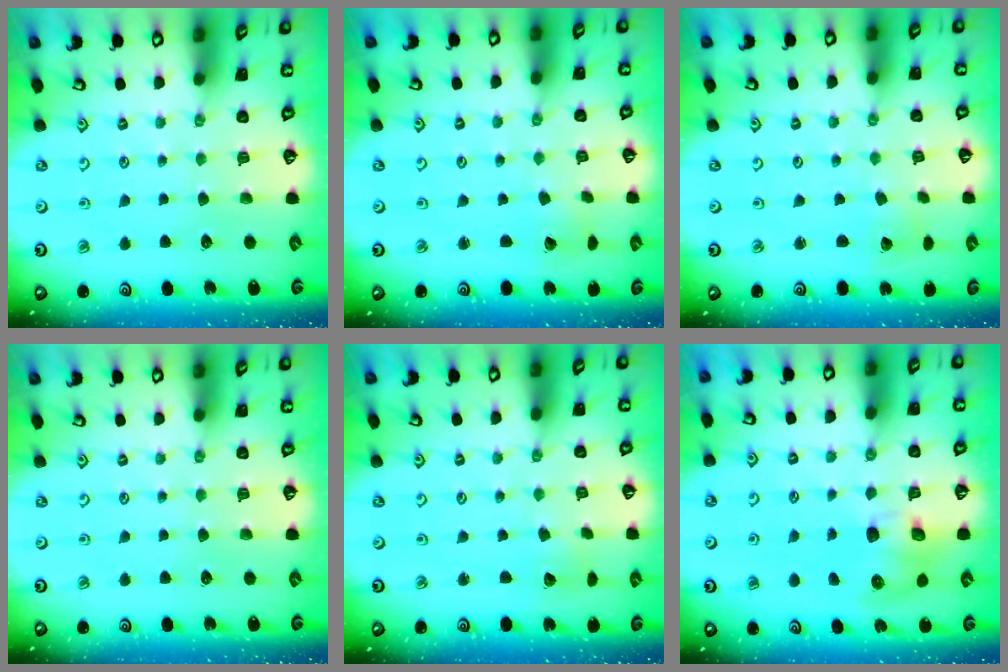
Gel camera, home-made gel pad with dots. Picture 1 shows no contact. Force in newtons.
{"total": 2.3, "press": 2.3, "slide": 0.3}
{"total": 1.8, "press": 1.8, "slide": 0.1}
{"total": 0.0}
{"total": 4.1, "press": 4.1, "slide": 0.4}
{"total": 9.2, "press": 9.1, "slide": 1.2}